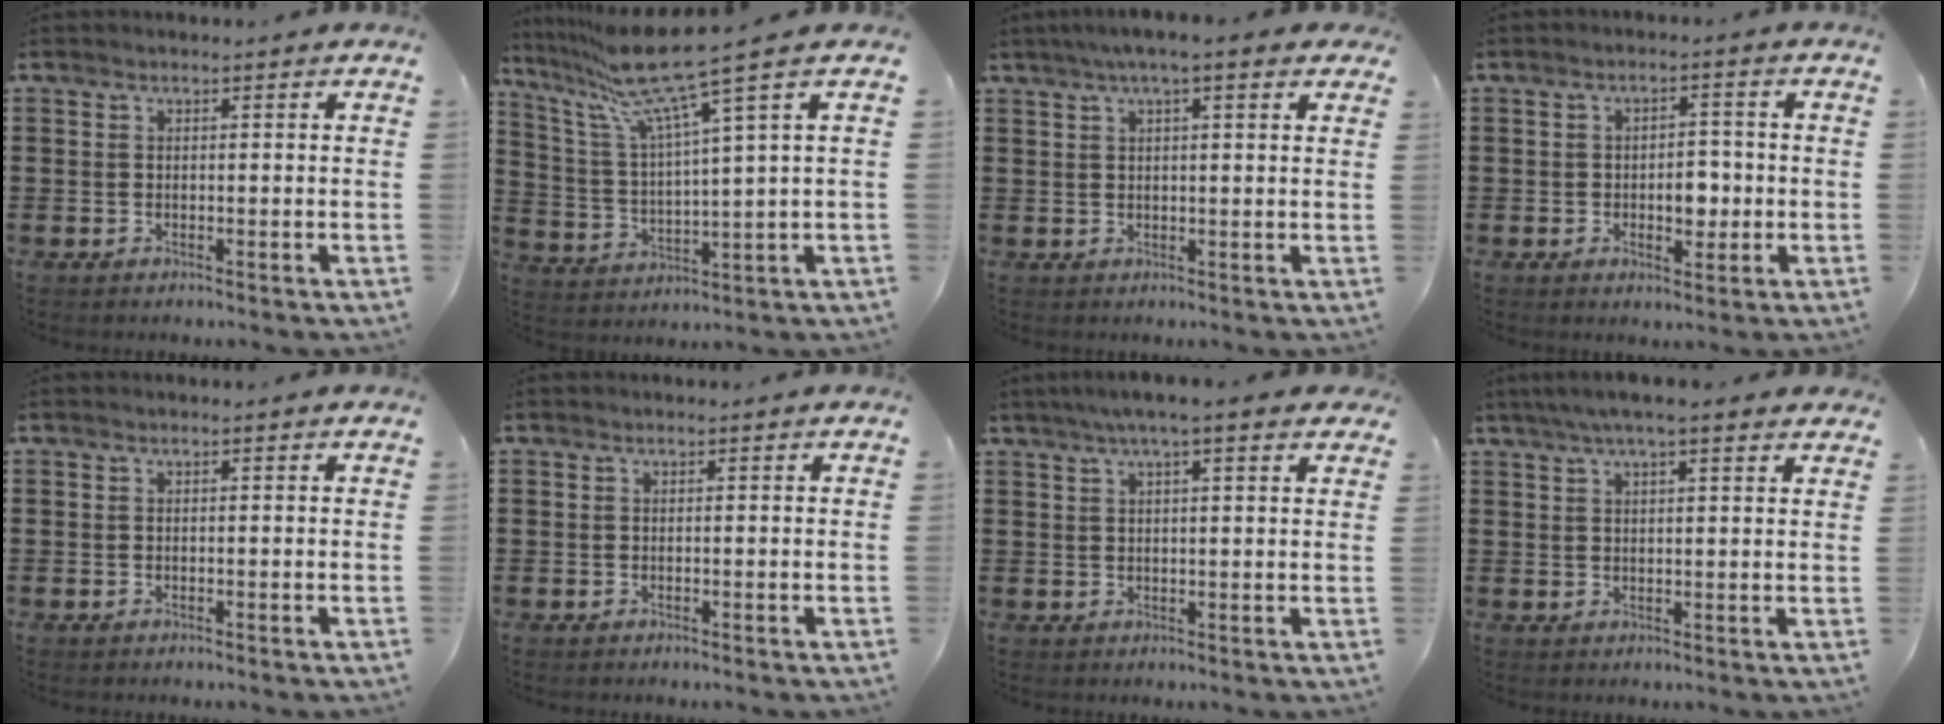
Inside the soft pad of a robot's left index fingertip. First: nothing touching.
{"total": 12.0, "force": [8.4, 0.2, 8.5], "torque": [-0.208, -0.036, 0.137]}
{"total": 4.3, "force": [2.7, 0.4, 3.3], "torque": [-0.070, 0.008, 0.047]}
{"total": 4.4, "force": [-0.8, 2.7, 3.4], "torque": [-0.052, 0.001, -0.022]}
{"total": 0.0}
{"total": 0.0}
{"total": 4.6, "force": [3.2, 0.4, 3.4], "torque": [-0.072, 0.007, 0.055]}
{"total": 4.8, "force": [3.6, 0.5, 3.1], "torque": [-0.068, 0.000, 0.064]}